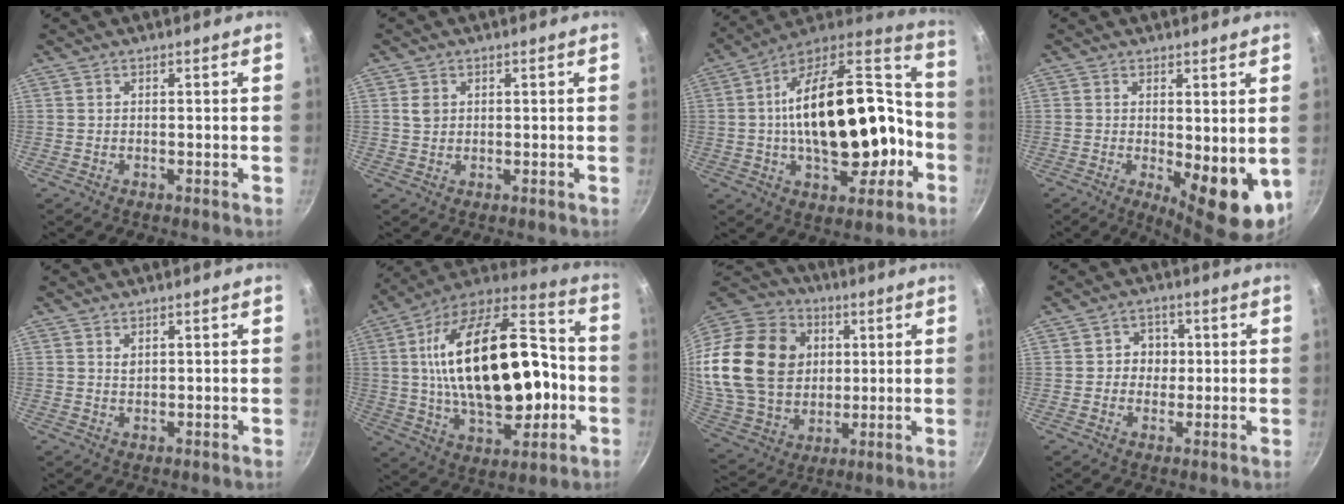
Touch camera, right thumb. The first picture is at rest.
{"total": 2.3, "force": [0.6, 1.9, 1.1], "torque": [-0.013, 0.002, 0.012]}
{"total": 29.3, "force": [-3.6, 16.8, 23.7], "torque": [-0.349, 0.072, -0.038]}
{"total": 9.9, "force": [-0.9, 3.8, 9.1], "torque": [-0.111, -0.011, -0.001]}
{"total": 1.2, "force": [0.7, 0.7, 0.7], "torque": [-0.009, -0.003, 0.013]}
{"total": 31.7, "force": [-0.5, 17.4, 26.5], "torque": [-0.437, 0.043, 0.001]}
{"total": 29.0, "force": [5.8, 22.5, 17.4], "torque": [-0.335, 0.007, 0.117]}
{"total": 4.5, "force": [0.2, 4.2, 1.7], "torque": [0.007, 0.003, -0.003]}